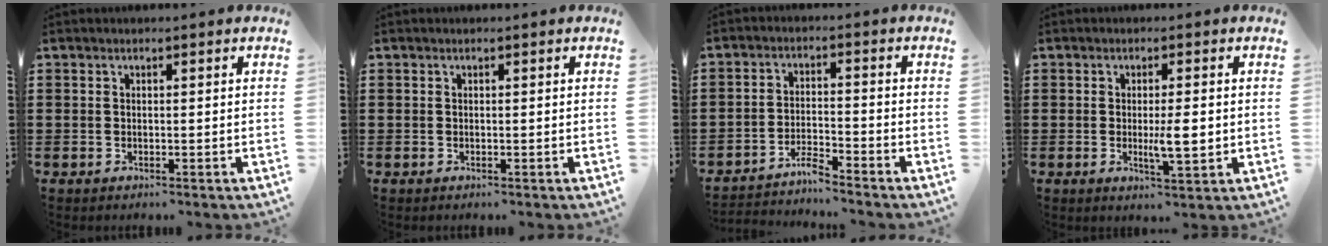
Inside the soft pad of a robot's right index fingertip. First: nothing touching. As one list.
[{"total": 0.0}, {"total": 3.4, "force": [-3.4, 0.0, 0.7], "torque": [-0.025, 0.000, -0.073]}, {"total": 4.6, "force": [-0.3, 1.1, 4.5], "torque": [-0.078, -0.002, -0.005]}]